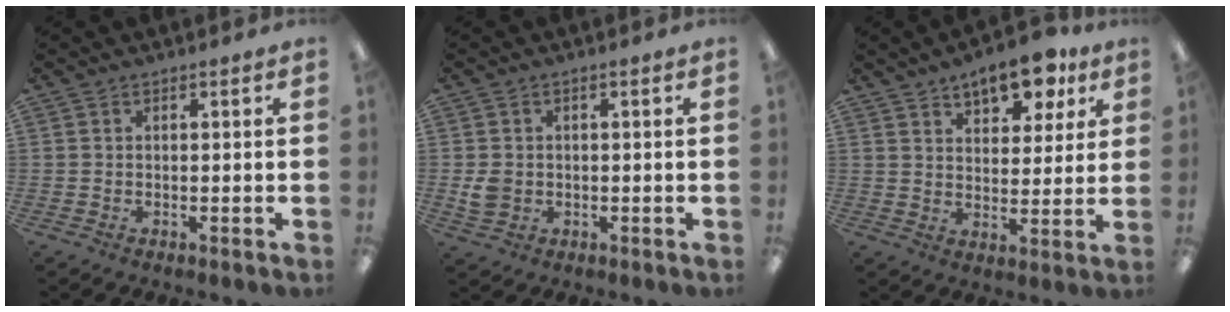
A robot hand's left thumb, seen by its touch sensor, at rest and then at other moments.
{"total": 3.6, "force": [-0.2, 3.2, 1.8], "torque": [-0.023, 0.004, -0.003]}
{"total": 11.6, "force": [8.1, 5.3, 6.4], "torque": [-0.080, -0.037, 0.138]}